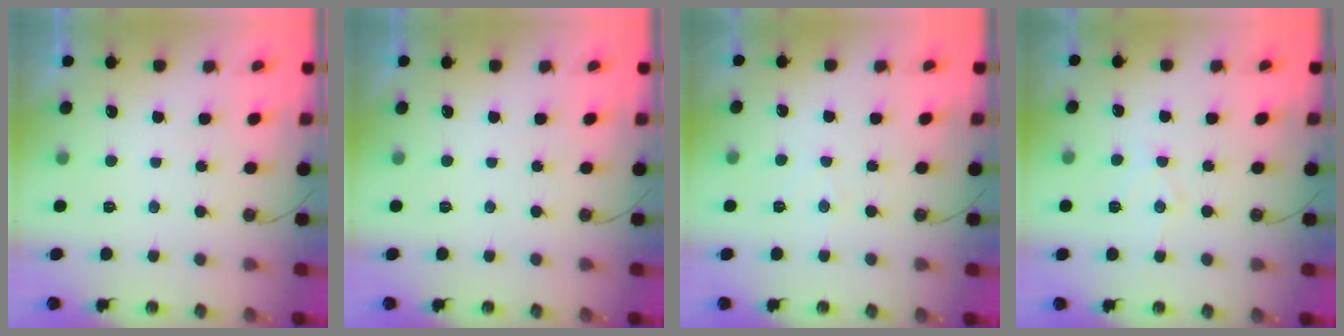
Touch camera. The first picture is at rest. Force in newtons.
{"total": 0.0}
{"total": 3.9, "press": 3.8, "slide": 0.7}
{"total": 7.5, "press": 7.4, "slide": 0.5}